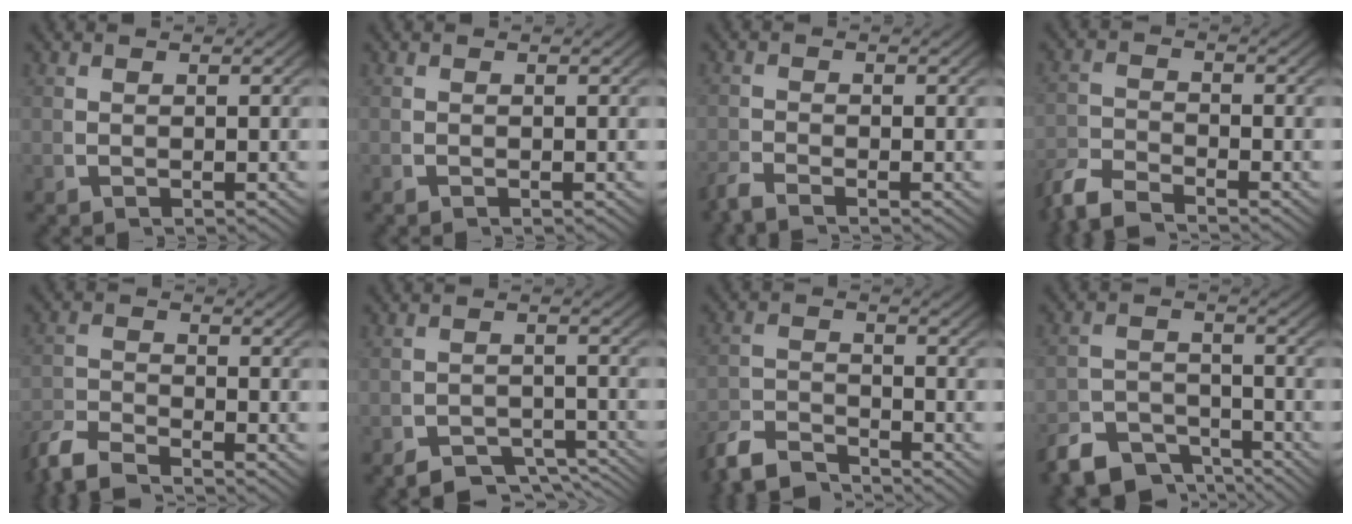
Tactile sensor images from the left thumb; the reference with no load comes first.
{"total": 0.0}
{"total": 1.9, "force": [-1.8, 0.3, 0.5], "torque": [-0.007, -0.007, -0.037]}
{"total": 3.7, "force": [-3.5, 0.9, 1.0], "torque": [-0.019, -0.011, -0.067]}
{"total": 3.9, "force": [-3.7, 1.0, 1.0], "torque": [-0.020, -0.012, -0.069]}
{"total": 4.3, "force": [-3.0, 2.2, 2.2], "torque": [-0.025, -0.020, -0.052]}
{"total": 4.8, "force": [-4.5, 1.1, 1.1], "torque": [-0.020, -0.017, -0.082]}
{"total": 6.2, "force": [-4.8, 3.1, 2.2], "torque": [-0.024, -0.023, -0.084]}